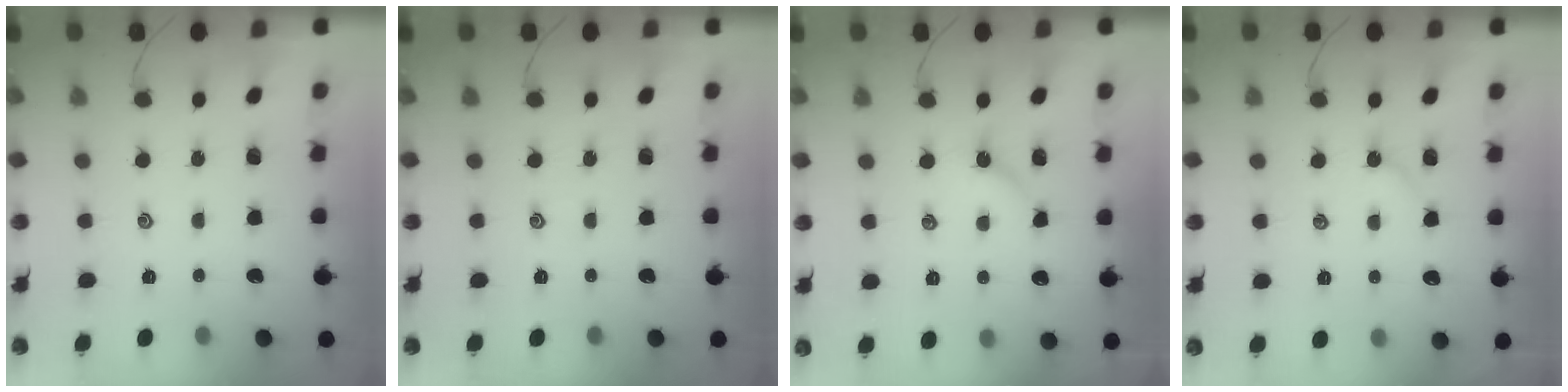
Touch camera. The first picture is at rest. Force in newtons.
{"total": 0.0}
{"total": 3.0, "press": 3.0, "slide": 0.4}
{"total": 2.1, "press": 2.1, "slide": 0.2}